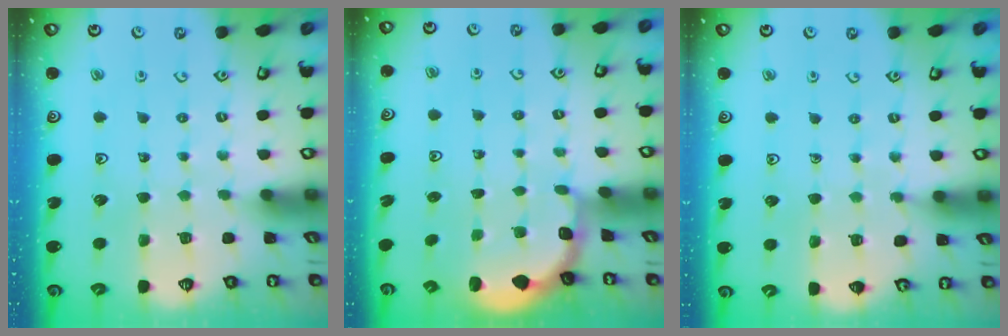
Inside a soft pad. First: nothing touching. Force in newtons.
{"total": 1.8, "press": 1.7, "slide": 0.7}
{"total": 6.1, "press": 5.9, "slide": 1.6}